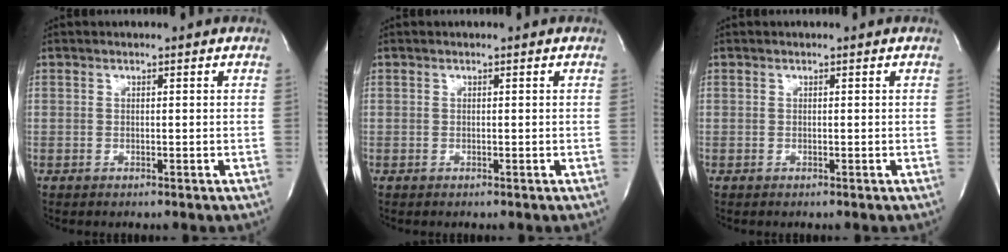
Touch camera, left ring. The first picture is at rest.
{"total": 0.0}
{"total": 0.0}